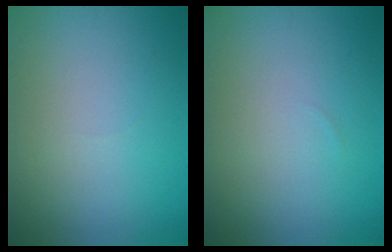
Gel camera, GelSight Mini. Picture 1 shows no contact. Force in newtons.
{"total": 0.0}